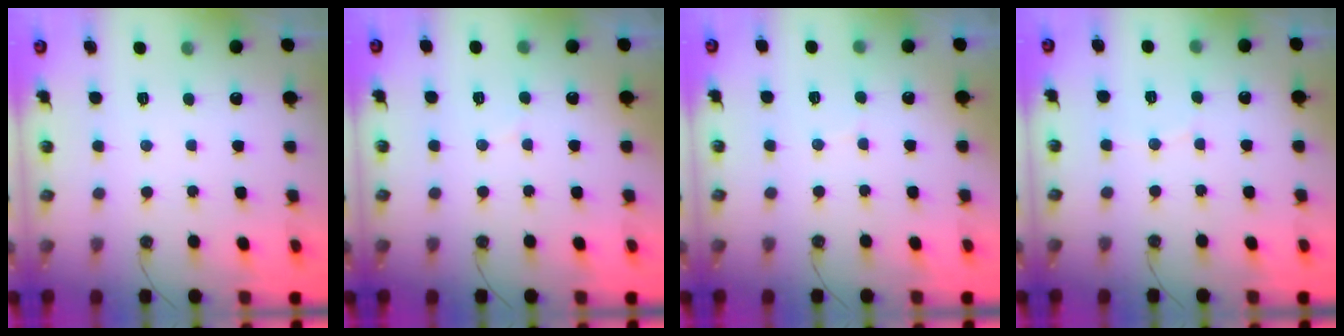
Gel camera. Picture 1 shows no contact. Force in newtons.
{"total": 4.6, "press": 4.6, "slide": 0.5}
{"total": 2.3, "press": 2.0, "slide": 1.2}
{"total": 3.5, "press": 3.5, "slide": 0.4}